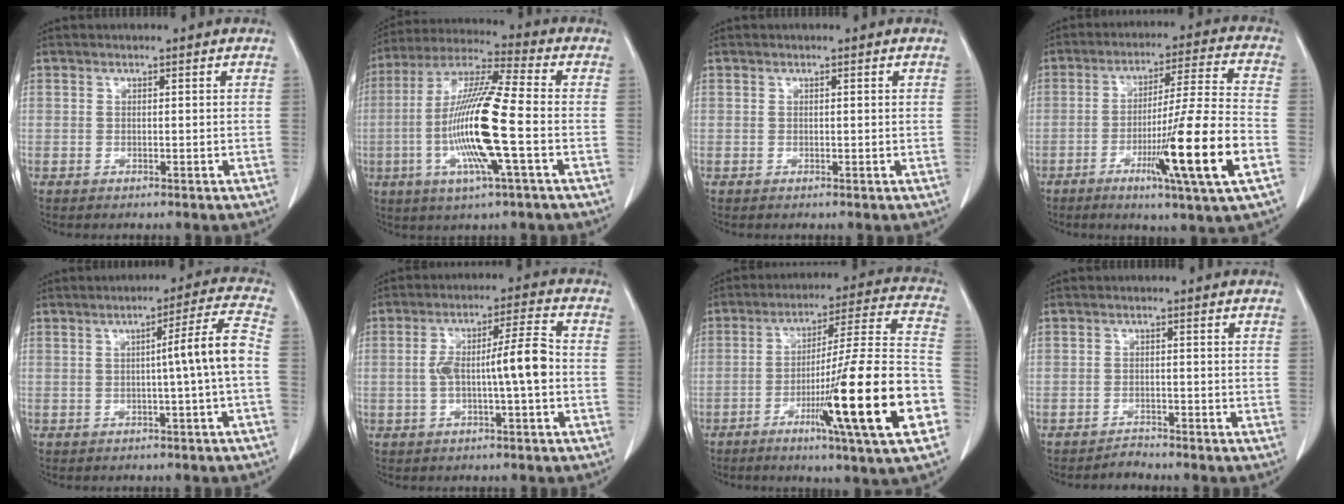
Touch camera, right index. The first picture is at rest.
{"total": 15.9, "force": [-3.2, 0.4, 15.6], "torque": [-0.315, -0.007, -0.069]}
{"total": 0.0}
{"total": 16.0, "force": [-5.7, -1.5, 14.9], "torque": [-0.253, -0.020, -0.096]}
{"total": 6.5, "force": [-0.9, -1.3, 6.3], "torque": [-0.090, 0.012, -0.013]}
{"total": 8.3, "force": [-1.1, 0.6, 8.2], "torque": [-0.149, 0.022, -0.019]}
{"total": 21.4, "force": [-7.8, -0.6, 20.0], "torque": [-0.281, -0.013, -0.126]}
{"total": 1.4, "force": [-1.4, 0.0, -0.3], "torque": [0.009, -0.005, -0.021]}